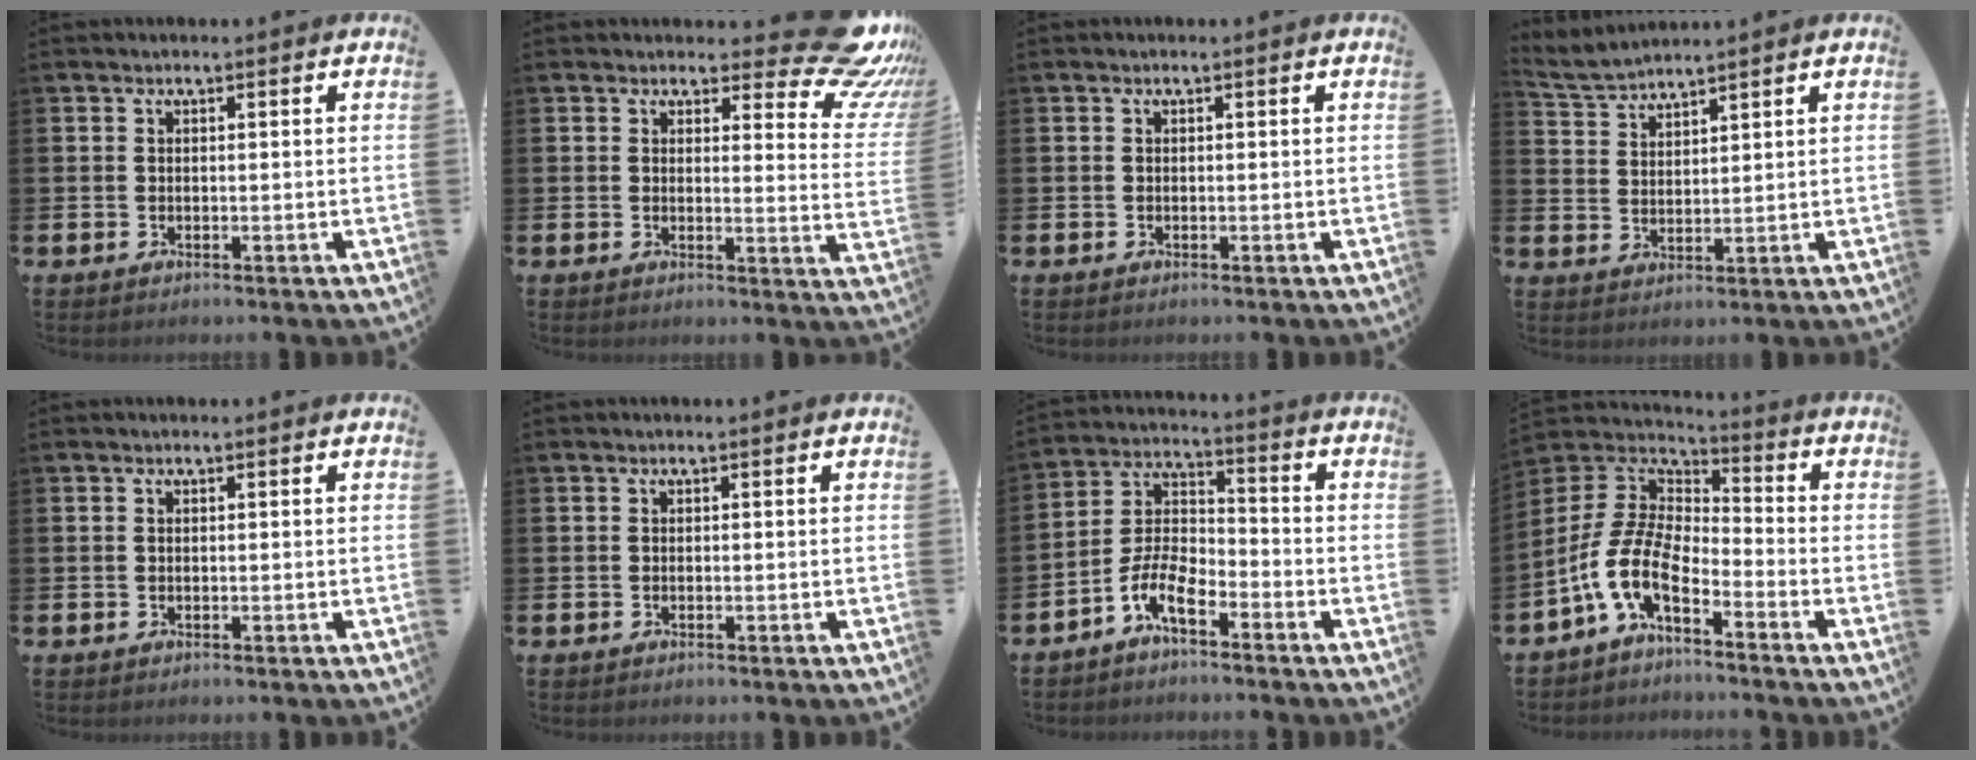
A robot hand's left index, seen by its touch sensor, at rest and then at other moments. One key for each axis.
{"total": 8.2, "fx": 6.5, "fy": 3.2, "fz": 4.0, "tx": -0.044, "ty": -0.053, "tz": 0.107}
{"total": 0.0}
{"total": 3.5, "fx": 3.5, "fy": -0.1, "fz": -0.1, "tx": -0.018, "ty": -0.016, "tz": 0.064}
{"total": 0.0}
{"total": 0.0}
{"total": 6.1, "fx": -4.3, "fy": 2.0, "fz": 3.8, "tx": -0.099, "ty": -0.011, "tz": -0.089}
{"total": 8.8, "fx": -4.8, "fy": 3.7, "fz": 6.3, "tx": -0.161, "ty": -0.012, "tz": -0.102}